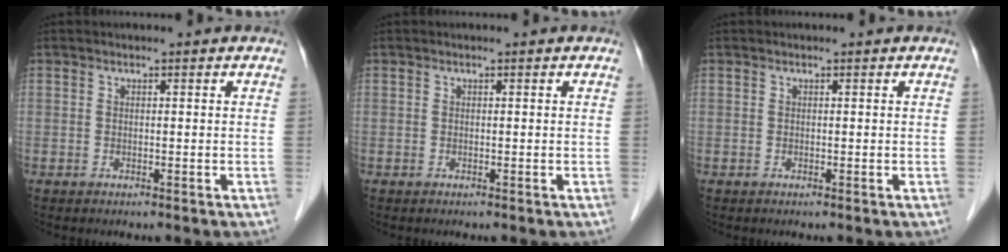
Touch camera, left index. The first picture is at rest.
{"total": 0.0}
{"total": 0.0}